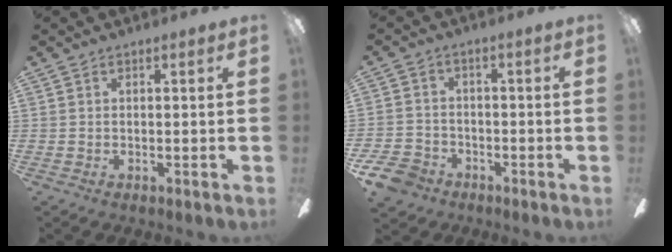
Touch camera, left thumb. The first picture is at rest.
{"total": 6.9, "force": [-4.5, 4.9, 2.1], "torque": [-0.059, 0.028, -0.087]}